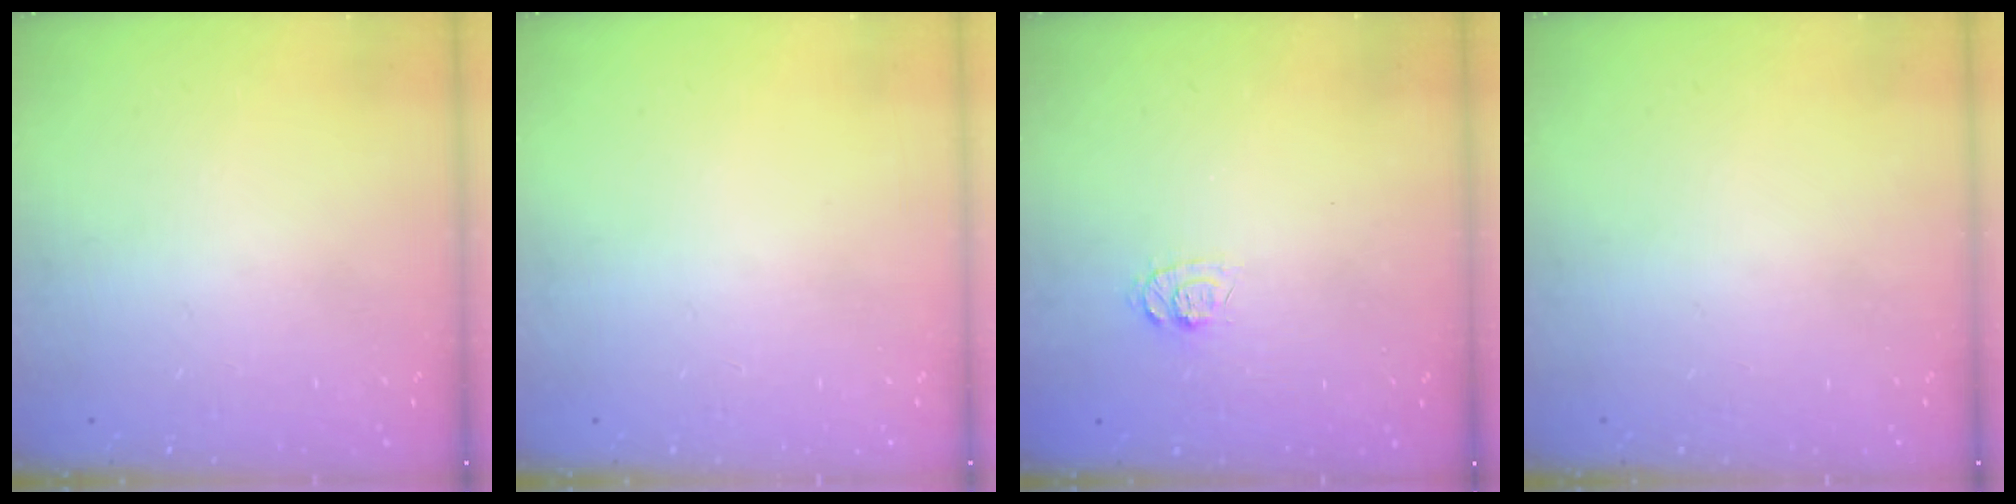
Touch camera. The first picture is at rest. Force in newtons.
{"total": 0.0}
{"total": 7.2, "press": 7.1, "slide": 1.3}
{"total": 0.0}